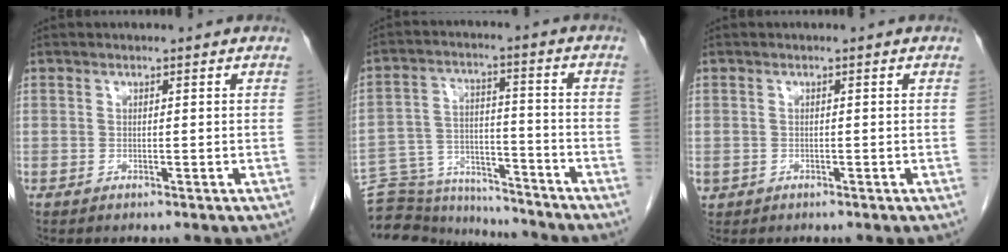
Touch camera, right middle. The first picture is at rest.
{"total": 16.2, "force": [-15.6, 3.2, 3.2], "torque": [-0.064, 0.032, -0.238]}
{"total": 0.9, "force": [-0.3, 0.9, 0.3], "torque": [-0.009, 0.005, 0.002]}